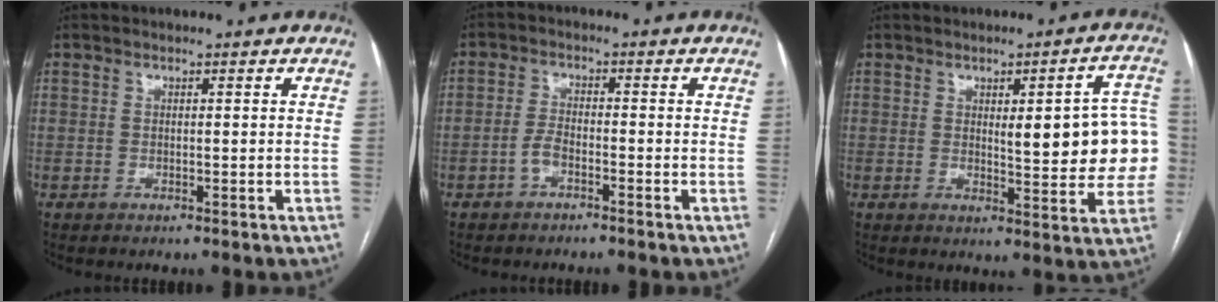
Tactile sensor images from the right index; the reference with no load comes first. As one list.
[{"total": 2.5, "force": [-1.6, 0.9, 1.7], "torque": [-0.036, 0.006, -0.033]}, {"total": 12.8, "force": [0.9, 3.2, 12.4], "torque": [-0.137, 0.014, 0.011]}]